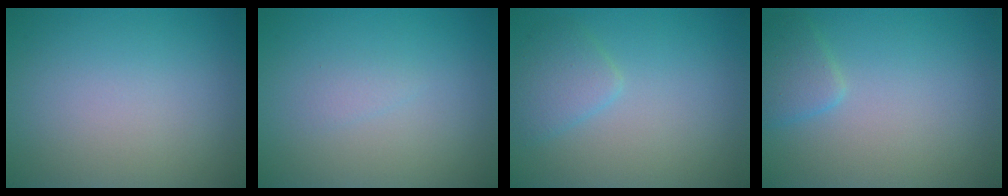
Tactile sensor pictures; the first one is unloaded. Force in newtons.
{"total": 0.7, "press": 0.7, "slide": 0.1}
{"total": 2.3, "press": 2.3, "slide": 0.1}
{"total": 1.9, "press": 1.9, "slide": 0.1}